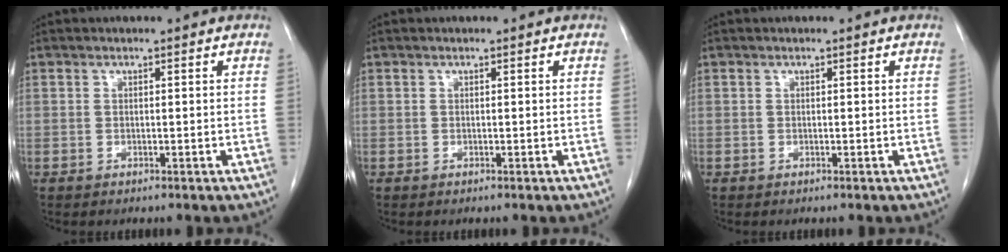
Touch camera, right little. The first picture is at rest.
{"total": 0.0}
{"total": 0.0}